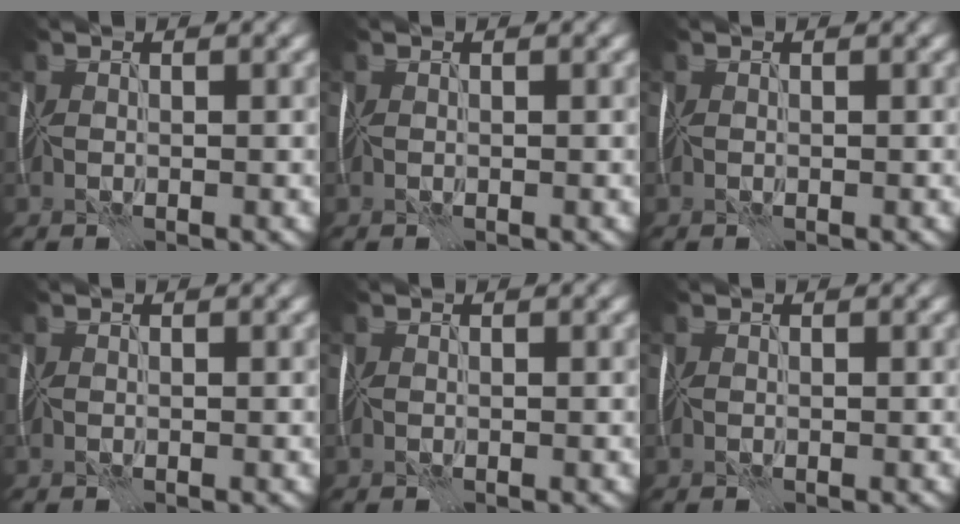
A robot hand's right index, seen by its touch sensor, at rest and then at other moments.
{"total": 0.0}
{"total": 0.0}
{"total": 0.0}
{"total": 0.0}
{"total": 0.0}